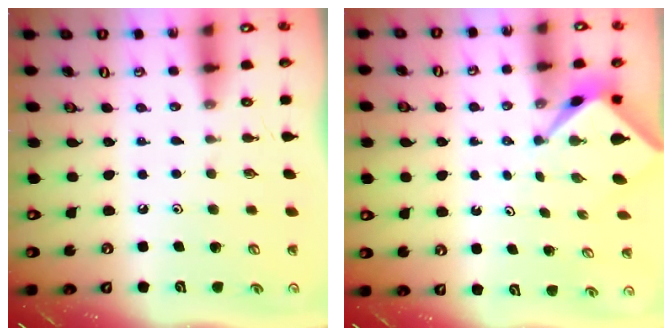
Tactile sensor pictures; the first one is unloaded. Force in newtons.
{"total": 2.3, "press": 2.3, "slide": 0.3}